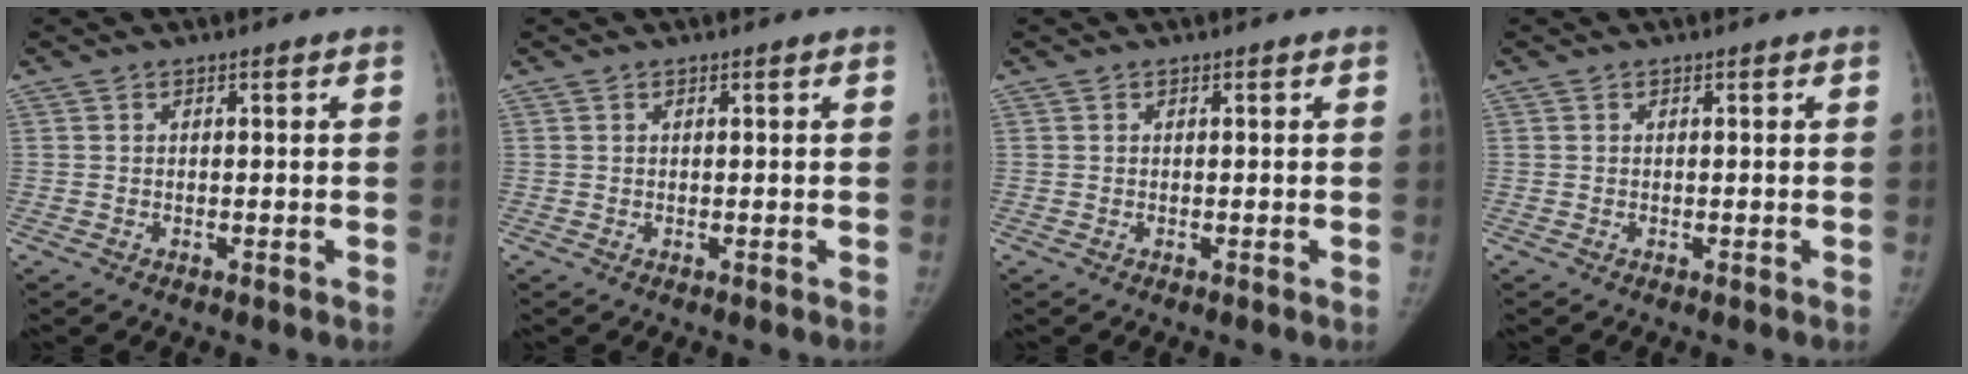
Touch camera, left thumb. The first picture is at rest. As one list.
[{"total": 0.0}, {"total": 0.0}, {"total": 0.0}]